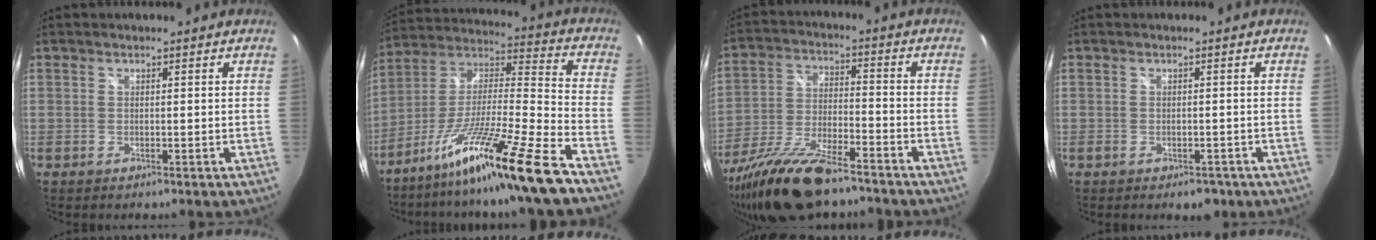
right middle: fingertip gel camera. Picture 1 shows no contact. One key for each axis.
{"total": 20.4, "fx": -14.3, "fy": -1.7, "fz": 14.4, "tx": -0.239, "ty": -0.034, "tz": -0.251}
{"total": 16.5, "fx": -12.5, "fy": 4.4, "fz": 9.9, "tx": -0.206, "ty": -0.033, "tz": -0.229}
{"total": 3.9, "fx": -2.5, "fy": 2.2, "fz": 1.9, "tx": -0.031, "ty": -0.009, "tz": -0.029}